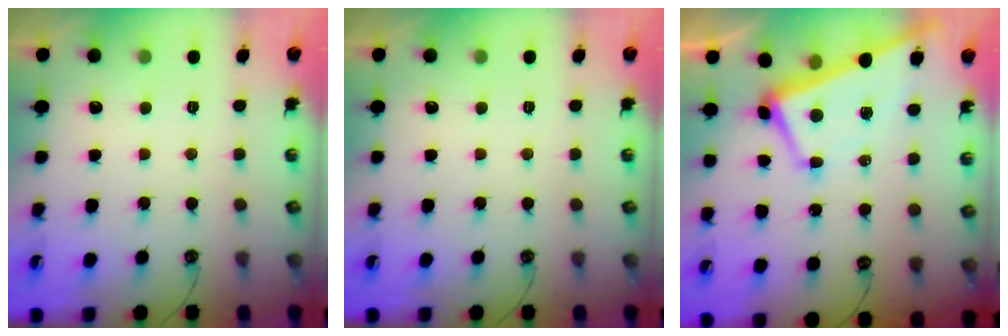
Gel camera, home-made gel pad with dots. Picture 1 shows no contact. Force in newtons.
{"total": 0.0}
{"total": 1.5, "press": 1.3, "slide": 0.8}